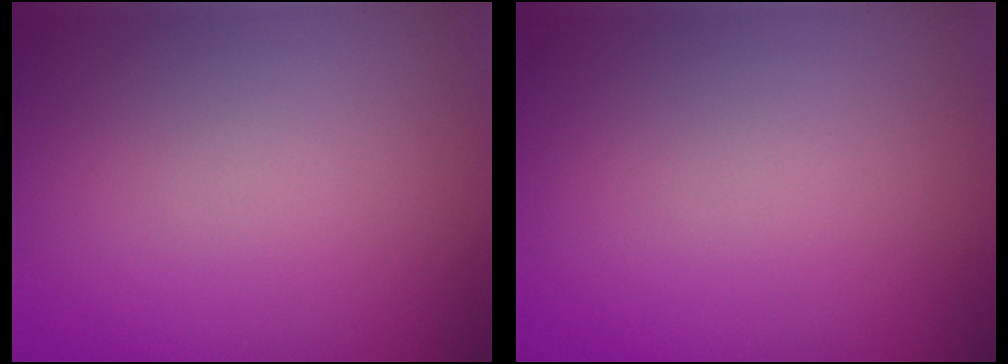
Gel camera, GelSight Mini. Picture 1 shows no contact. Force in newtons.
{"total": 0.0}